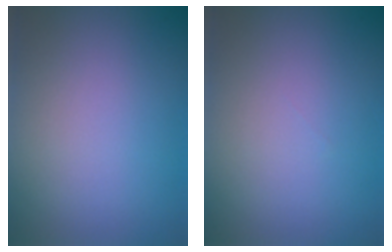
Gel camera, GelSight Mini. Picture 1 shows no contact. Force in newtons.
{"total": 0.0}